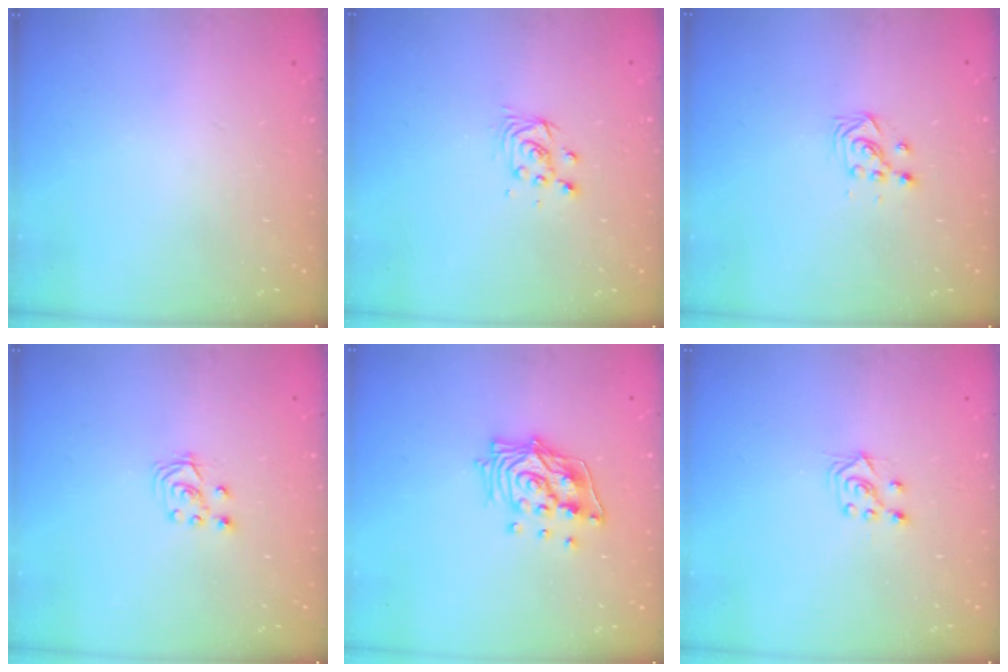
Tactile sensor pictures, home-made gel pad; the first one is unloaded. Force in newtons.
{"total": 3.9, "press": 3.9, "slide": 0.3}
{"total": 2.7, "press": 2.7, "slide": 0.3}
{"total": 2.8, "press": 2.7, "slide": 0.7}
{"total": 13.5, "press": 13.5, "slide": 1.6}
{"total": 5.7, "press": 5.7, "slide": 0.8}